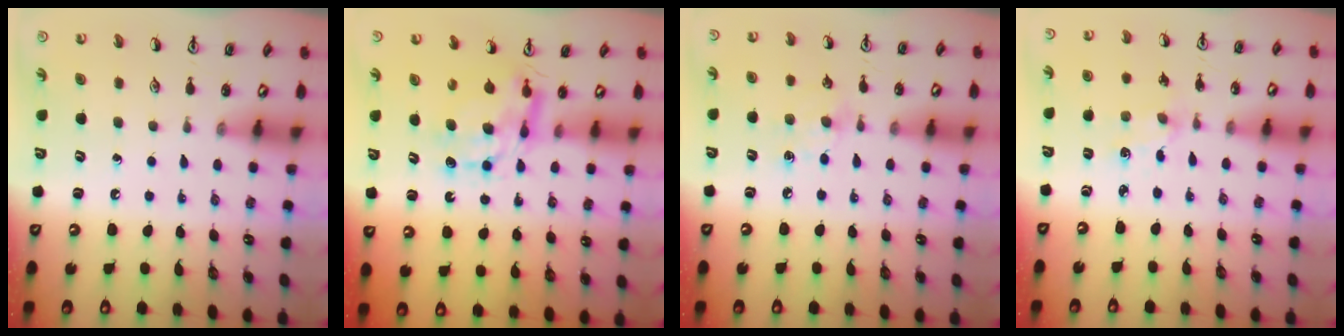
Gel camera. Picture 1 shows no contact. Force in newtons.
{"total": 7.0, "press": 7.0, "slide": 0.6}
{"total": 9.0, "press": 9.0, "slide": 0.7}
{"total": 1.8, "press": 1.8, "slide": 0.3}